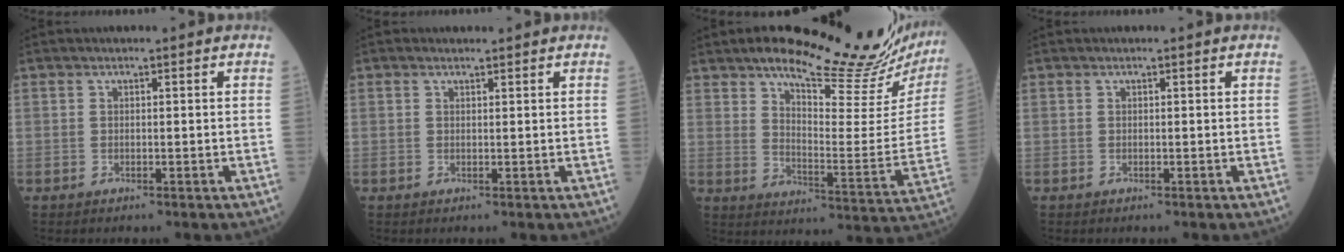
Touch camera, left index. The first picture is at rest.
{"total": 0.6, "force": [0.6, 0.2, 0.0], "torque": [-0.011, 0.000, 0.009]}
{"total": 23.4, "force": [20.5, 3.0, 10.9], "torque": [-0.151, -0.067, 0.259]}
{"total": 0.0}